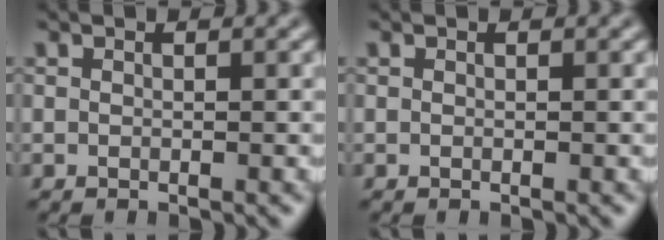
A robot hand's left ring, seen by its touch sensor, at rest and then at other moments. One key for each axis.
{"total": 0.0}